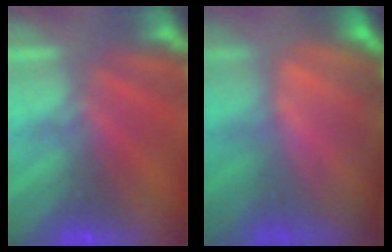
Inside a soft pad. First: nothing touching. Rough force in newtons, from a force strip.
{"total": 8.3}